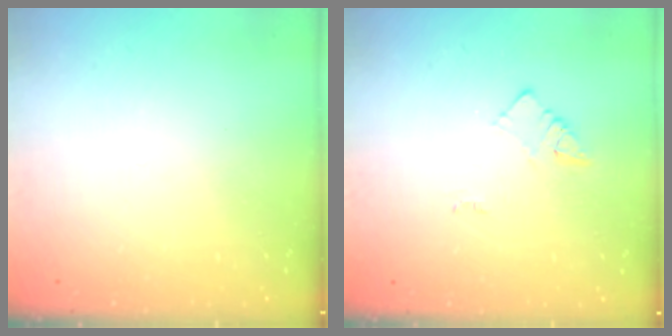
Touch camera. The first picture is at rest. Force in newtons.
{"total": 2.3, "press": 2.3, "slide": 0.3}